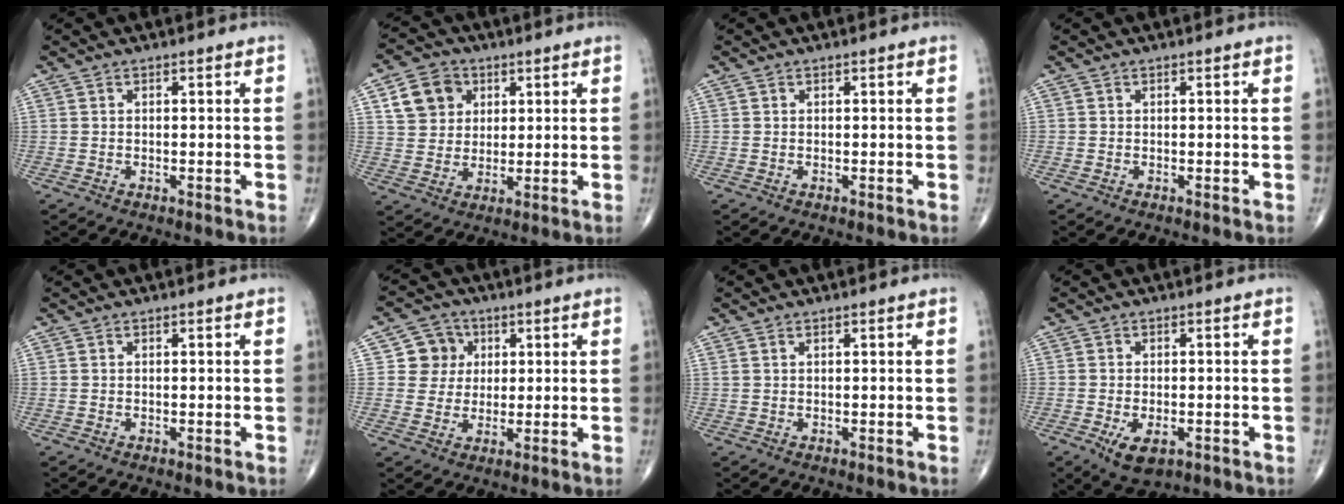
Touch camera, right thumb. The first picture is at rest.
{"total": 8.9, "force": [3.4, 7.4, 3.6], "torque": [-0.037, -0.004, 0.062]}
{"total": 0.0}
{"total": 0.0}
{"total": 0.0}
{"total": 6.7, "force": [1.7, 6.3, 1.4], "torque": [0.013, 0.003, 0.023]}
{"total": 0.5, "force": [0.4, 0.2, 0.3], "torque": [-0.010, 0.007, 0.012]}
{"total": 5.5, "force": [-2.1, 2.9, 4.2], "torque": [-0.070, -0.004, -0.025]}